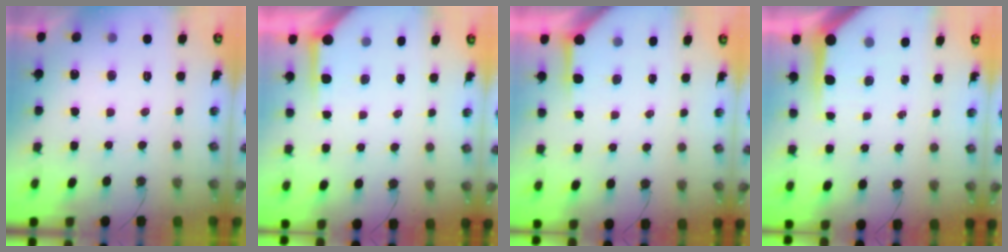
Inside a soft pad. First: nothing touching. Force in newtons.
{"total": 3.6, "press": 3.6, "slide": 0.5}
{"total": 3.9, "press": 3.8, "slide": 0.5}
{"total": 7.8, "press": 7.8, "slide": 0.7}